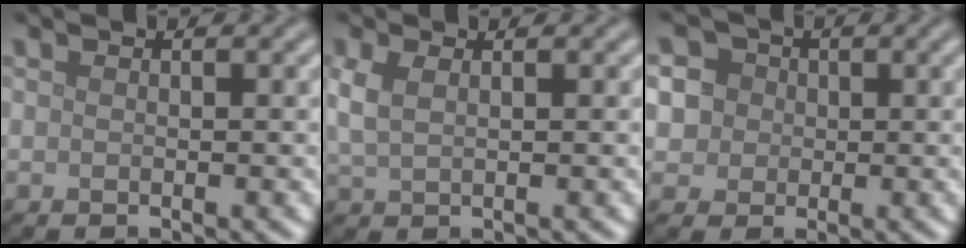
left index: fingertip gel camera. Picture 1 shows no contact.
{"total": 2.1, "force": [0.8, 1.0, 1.6], "torque": [-0.043, 0.003, 0.017]}
{"total": 6.4, "force": [1.8, 5.6, 2.5], "torque": [-0.044, 0.033, 0.006]}